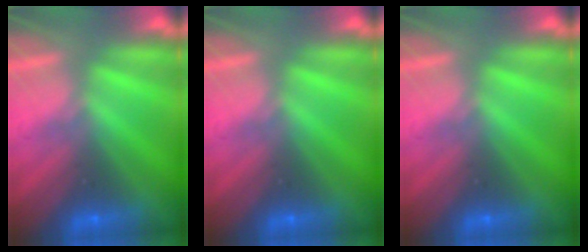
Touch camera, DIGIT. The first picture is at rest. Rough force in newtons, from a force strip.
{"total": 0.0}
{"total": 0.0}